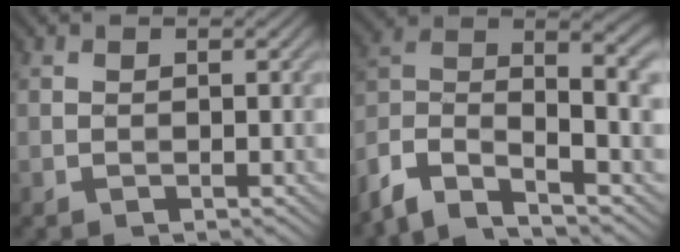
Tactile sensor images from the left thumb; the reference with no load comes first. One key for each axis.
{"total": 11.7, "fx": -6.0, "fy": 5.0, "fz": 8.7, "tx": -0.173, "ty": -0.005, "tz": -0.133}